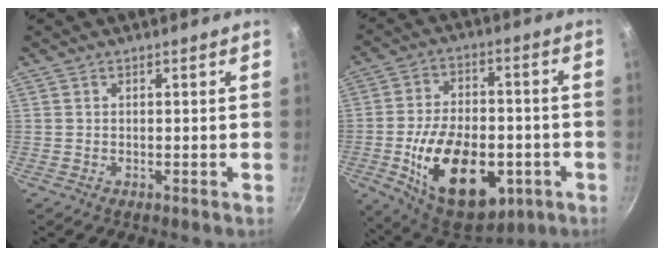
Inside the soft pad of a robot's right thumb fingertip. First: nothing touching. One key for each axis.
{"total": 22.2, "fx": -6.1, "fy": 13.1, "fz": 16.8, "tx": -0.248, "ty": 0.019, "tz": -0.083}